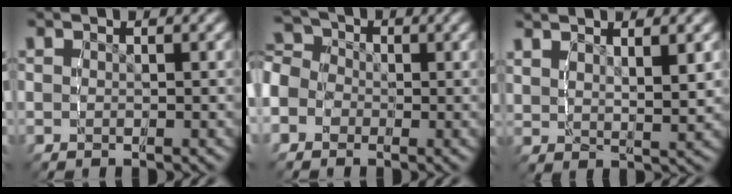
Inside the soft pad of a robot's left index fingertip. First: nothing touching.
{"total": 9.4, "force": [1.0, 8.3, 4.1], "torque": [-0.092, -0.003, 0.000]}
{"total": 3.2, "force": [2.6, 0.3, 1.9], "torque": [-0.034, -0.005, 0.054]}